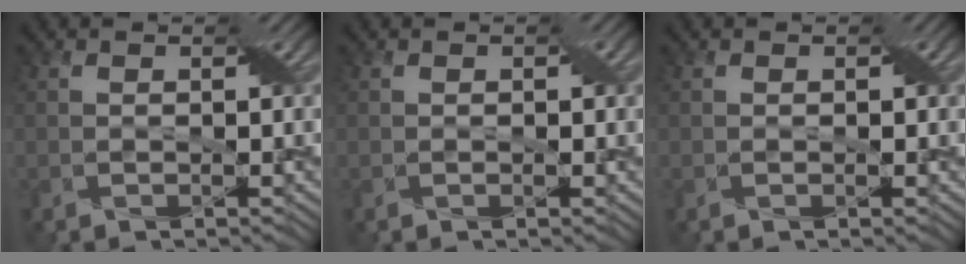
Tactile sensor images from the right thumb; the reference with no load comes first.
{"total": 0.9, "force": [0.1, 0.5, 0.8], "torque": [-0.010, 0.000, 0.002]}
{"total": 0.6, "force": [0.0, 0.4, 0.5], "torque": [-0.005, -0.001, 0.001]}